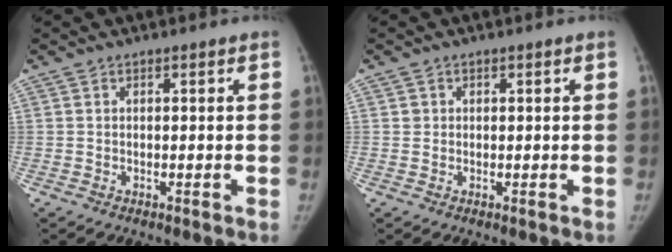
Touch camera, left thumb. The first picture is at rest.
{"total": 0.0}